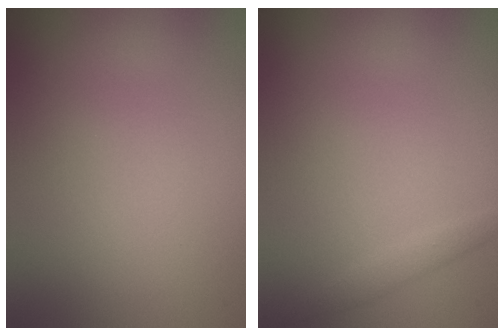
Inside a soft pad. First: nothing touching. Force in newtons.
{"total": 1.0, "press": 1.0, "slide": 0.1}